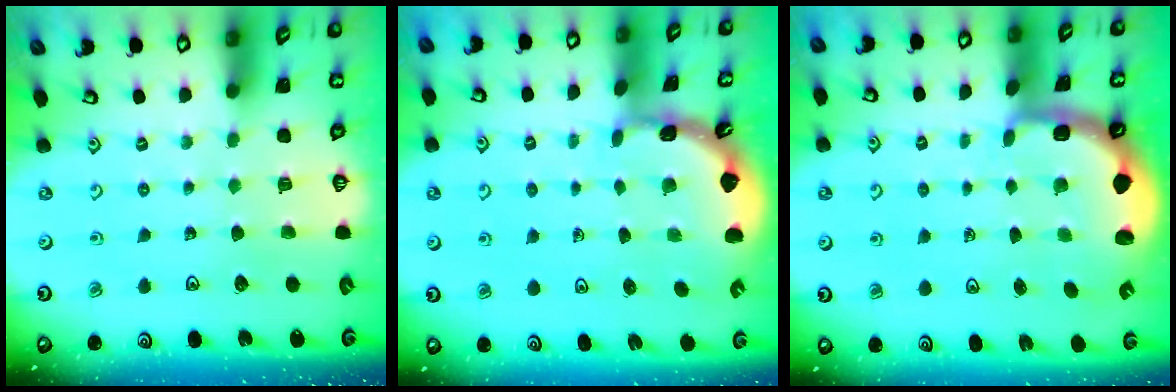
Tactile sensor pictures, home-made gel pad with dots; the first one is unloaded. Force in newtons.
{"total": 1.8, "press": 1.8, "slide": 0.1}
{"total": 2.2, "press": 2.0, "slide": 0.8}